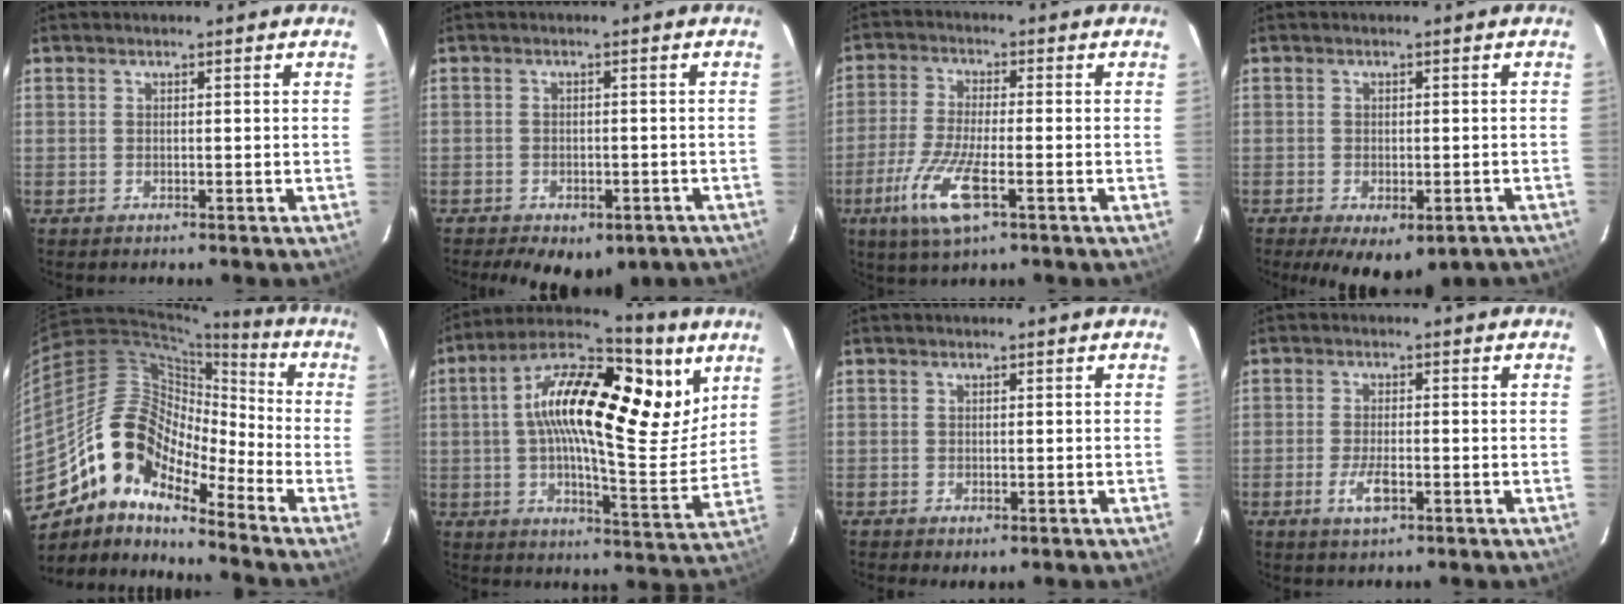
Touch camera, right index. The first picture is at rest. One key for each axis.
{"total": 11.5, "fx": -8.0, "fy": 6.1, "fz": 5.7, "tx": -0.123, "ty": -0.009, "tz": -0.091}
{"total": 10.4, "fx": -4.4, "fy": 2.5, "fz": 9.1, "tx": -0.198, "ty": -0.017, "tz": -0.085}
{"total": 11.0, "fx": -7.3, "fy": 5.2, "fz": 6.4, "tx": -0.121, "ty": -0.023, "tz": -0.086}
{"total": 14.9, "fx": -10.4, "fy": 6.4, "fz": 8.6, "tx": -0.139, "ty": 0.011, "tz": -0.214}
{"total": 23.6, "fx": 8.3, "fy": 9.0, "fz": 20.2, "tx": -0.331, "ty": 0.025, "tz": 0.111}
{"total": 1.0, "fx": -0.3, "fy": 0.7, "fz": 0.6, "tx": -0.010, "ty": -0.005, "tz": -0.005}
{"total": 4.3, "fx": -1.7, "fy": 1.4, "fz": 3.7, "tx": -0.080, "ty": -0.006, "tz": -0.032}